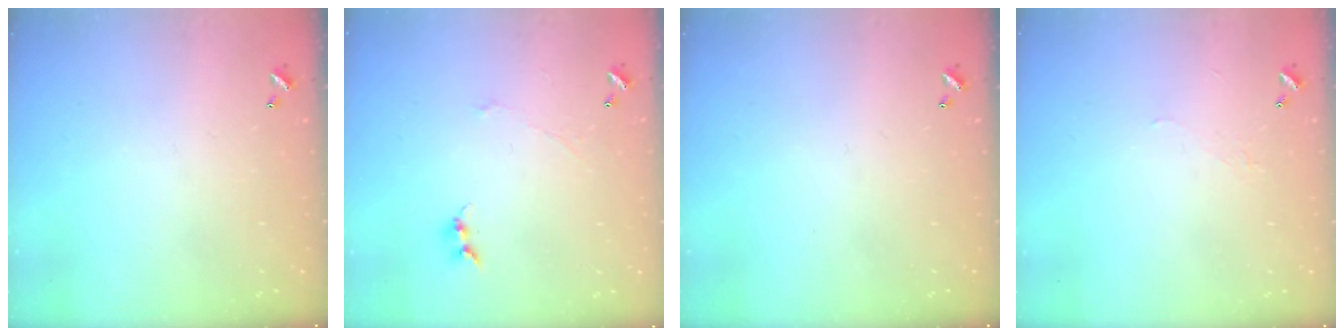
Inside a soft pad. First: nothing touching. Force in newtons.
{"total": 0.0}
{"total": 0.0}
{"total": 2.0, "press": 2.0, "slide": 0.5}